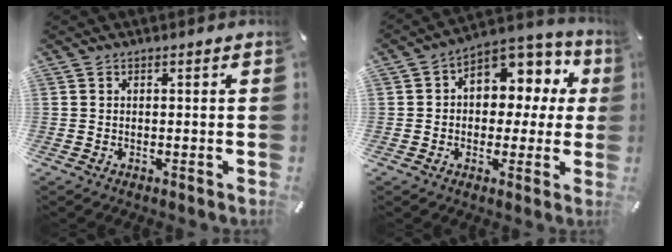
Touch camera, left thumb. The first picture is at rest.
{"total": 9.3, "force": [2.2, 7.5, 5.0], "torque": [-0.071, -0.015, 0.042]}